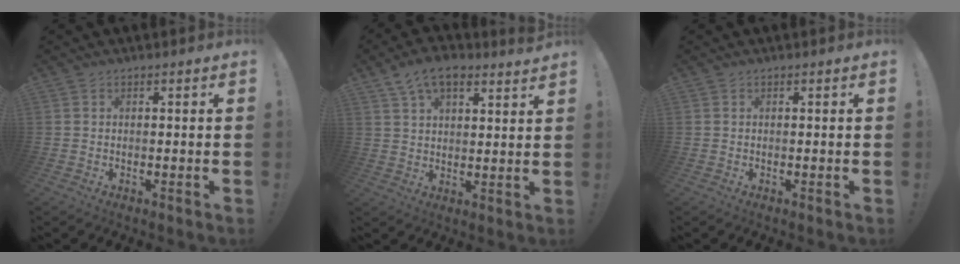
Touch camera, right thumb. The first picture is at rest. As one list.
[{"total": 8.6, "force": [5.5, 4.0, 5.2], "torque": [-0.088, -0.017, 0.103]}, {"total": 0.0}]